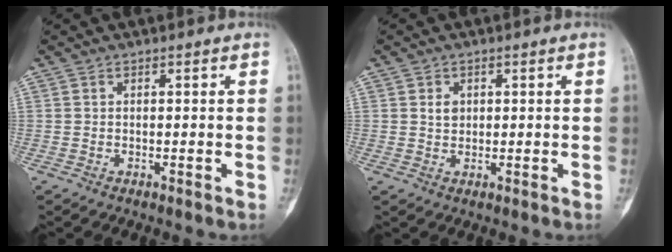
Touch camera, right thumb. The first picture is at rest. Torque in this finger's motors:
{"motor_torque": [-0.02, 0.01, 0.01, -0.01, 0.02]}